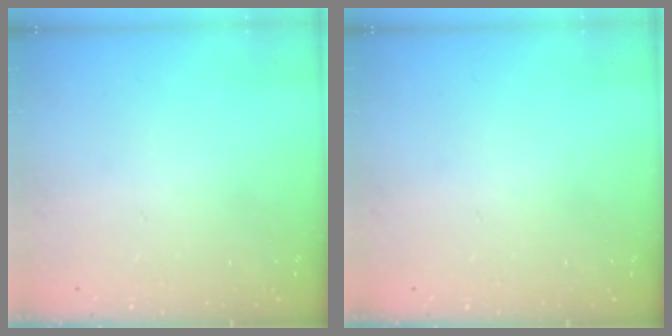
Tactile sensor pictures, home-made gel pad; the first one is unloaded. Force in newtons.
{"total": 0.0}